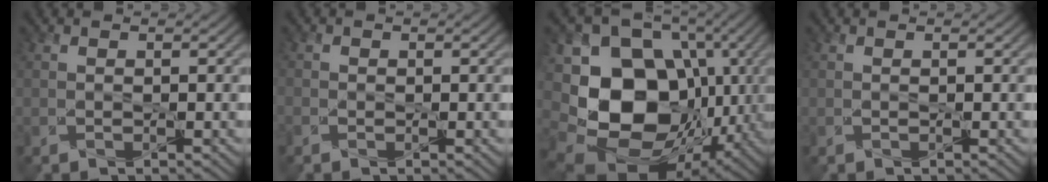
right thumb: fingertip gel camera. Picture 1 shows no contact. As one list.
[{"total": 0.9, "force": [-0.5, 0.6, 0.3], "torque": [-0.007, -0.004, -0.010]}, {"total": 17.6, "force": [-1.8, 13.8, 10.8], "torque": [-0.214, -0.027, -0.023]}, {"total": 0.0}]